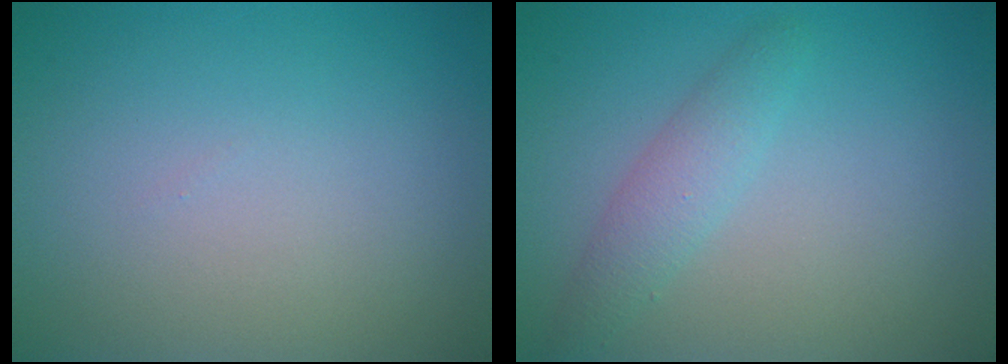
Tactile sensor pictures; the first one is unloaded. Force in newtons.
{"total": 2.2, "press": 2.2, "slide": 0.1}